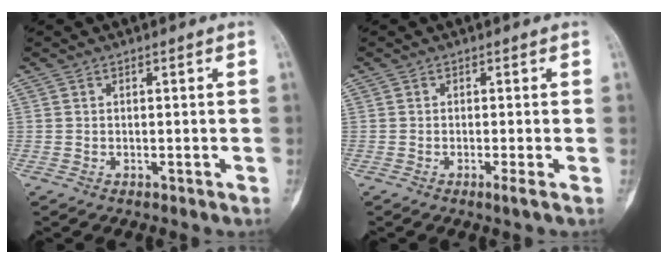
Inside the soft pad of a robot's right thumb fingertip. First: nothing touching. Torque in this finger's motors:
{"motor_torque": [0.23, 0.01, 0.13, -0.20, 0.10]}